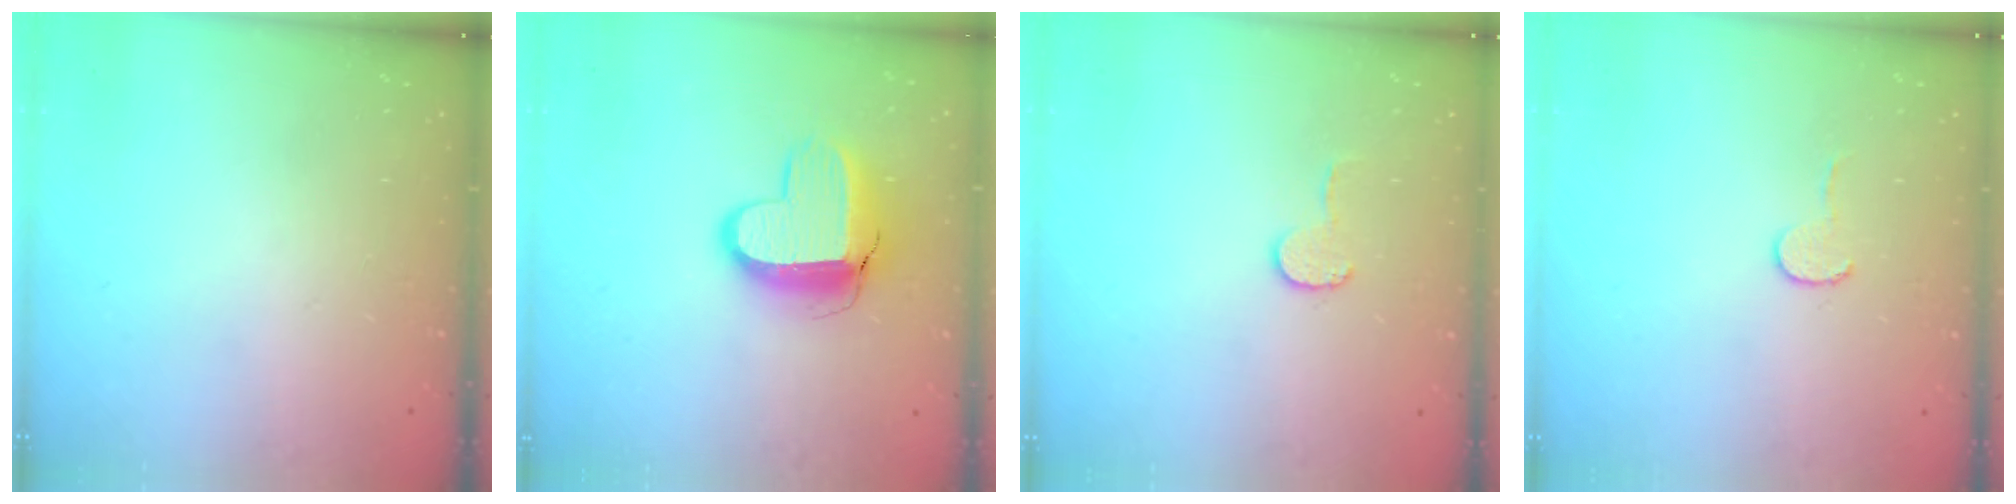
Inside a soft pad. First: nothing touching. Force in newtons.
{"total": 12.8, "press": 12.8, "slide": 1.0}
{"total": 6.4, "press": 6.4, "slide": 0.6}
{"total": 4.5, "press": 4.4, "slide": 0.4}